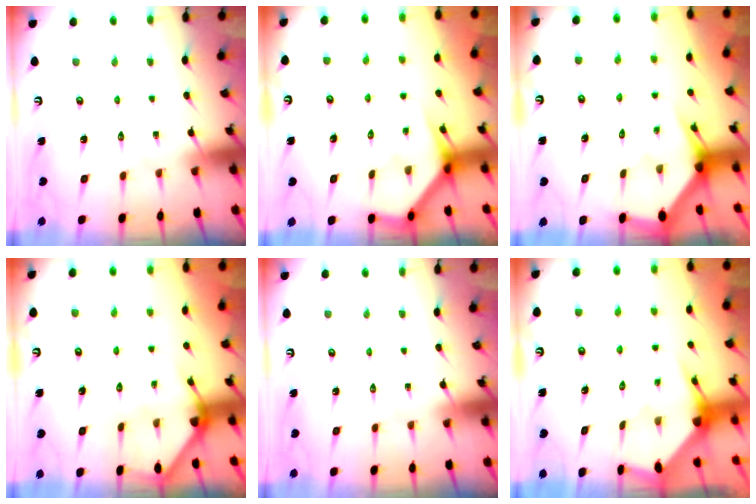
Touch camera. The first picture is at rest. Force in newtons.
{"total": 3.7, "press": 3.7, "slide": 0.2}
{"total": 2.8, "press": 2.8, "slide": 0.2}
{"total": 2.7, "press": 2.7, "slide": 0.1}
{"total": 0.0}
{"total": 3.4, "press": 3.4, "slide": 0.3}